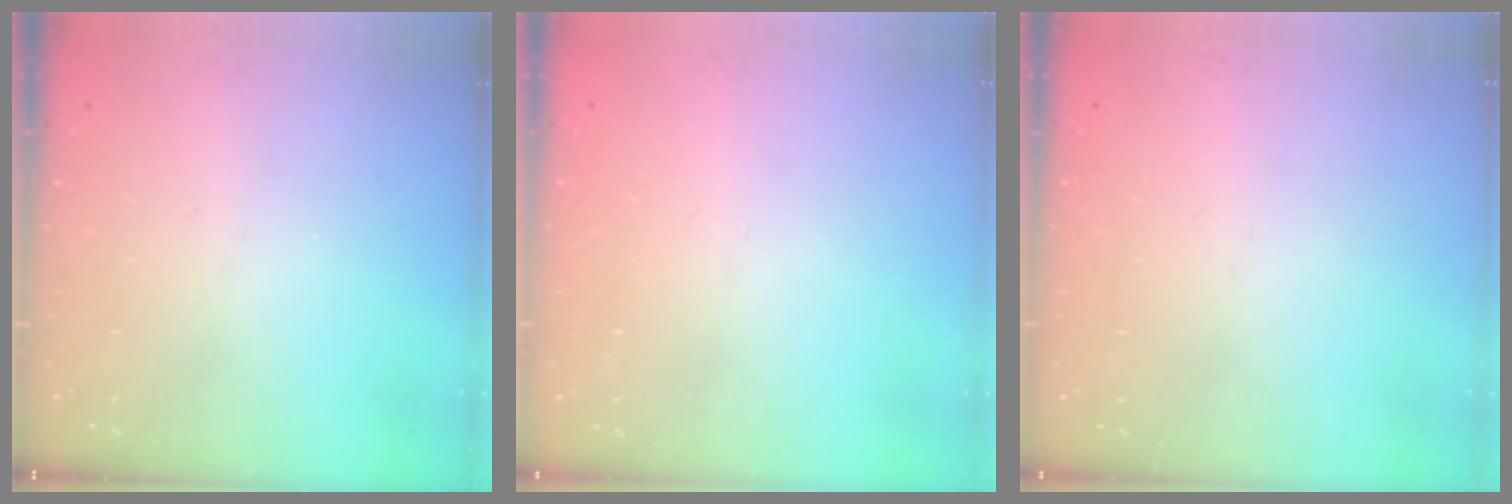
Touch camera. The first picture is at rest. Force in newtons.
{"total": 1.5, "press": 1.5, "slide": 0.1}
{"total": 1.6, "press": 1.6, "slide": 0.1}